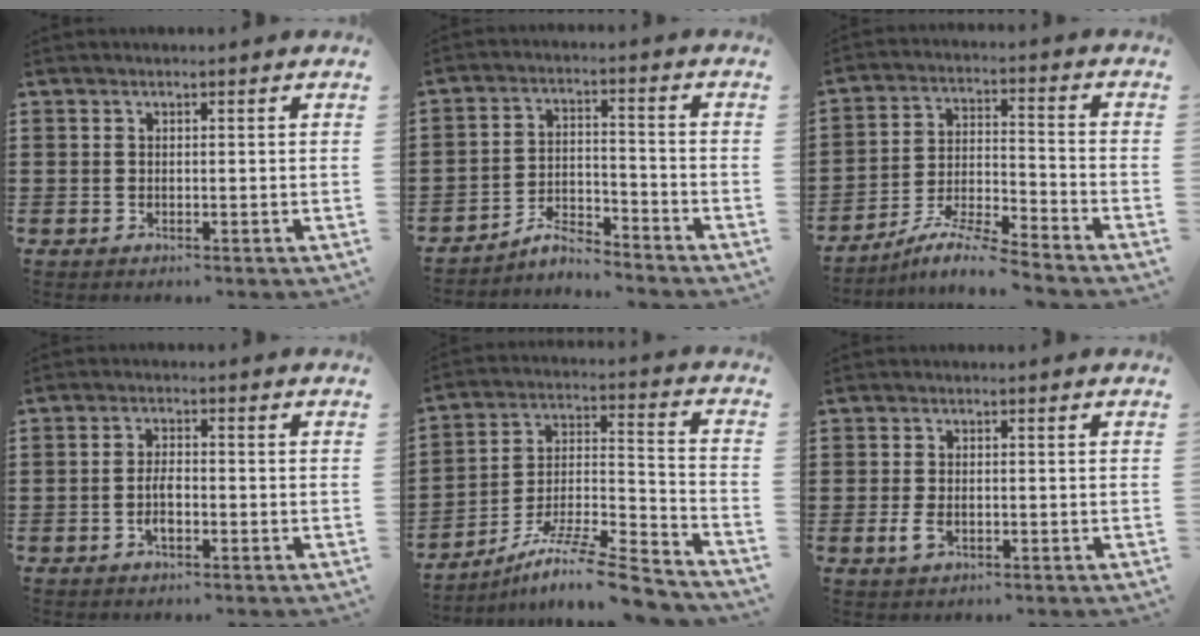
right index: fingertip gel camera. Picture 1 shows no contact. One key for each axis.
{"total": 4.8, "fx": -4.6, "fy": 0.5, "fz": 1.2, "tx": -0.032, "ty": 0.002, "tz": -0.094}
{"total": 6.4, "fx": -5.9, "fy": -0.5, "fz": 2.3, "tx": -0.050, "ty": -0.014, "tz": -0.117}
{"total": 3.4, "fx": -1.0, "fy": 1.2, "fz": 3.1, "tx": -0.072, "ty": -0.005, "tz": -0.021}
{"total": 10.6, "fx": -8.8, "fy": 0.9, "fz": 6.0, "tx": -0.095, "ty": 0.010, "tz": -0.171}
{"total": 2.1, "fx": -0.7, "fy": 1.2, "fz": 1.7, "tx": -0.048, "ty": -0.009, "tz": -0.015}